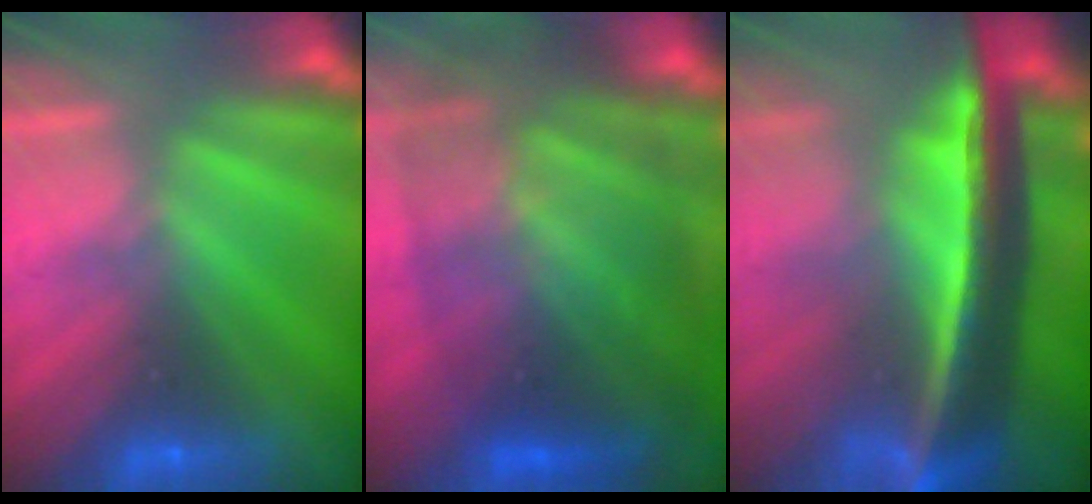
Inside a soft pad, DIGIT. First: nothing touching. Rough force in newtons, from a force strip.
{"total": 10.6}
{"total": 6.9}